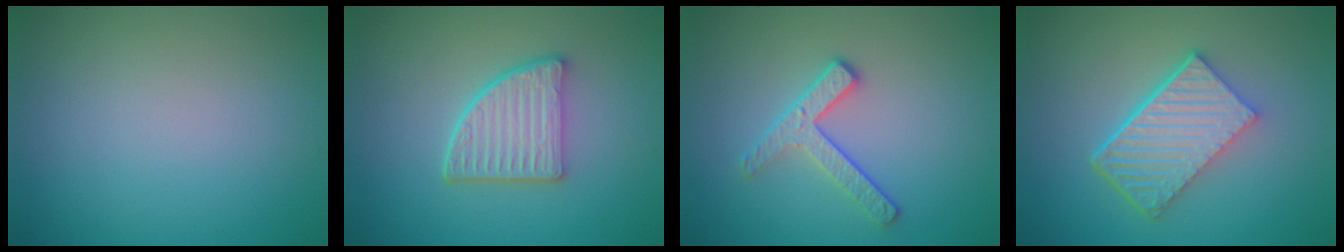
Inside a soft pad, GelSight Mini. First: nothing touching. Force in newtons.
{"total": 4.6, "press": 3.7, "slide": 2.7}
{"total": 2.8, "press": 2.4, "slide": 1.4}
{"total": 6.6, "press": 4.4, "slide": 4.9}